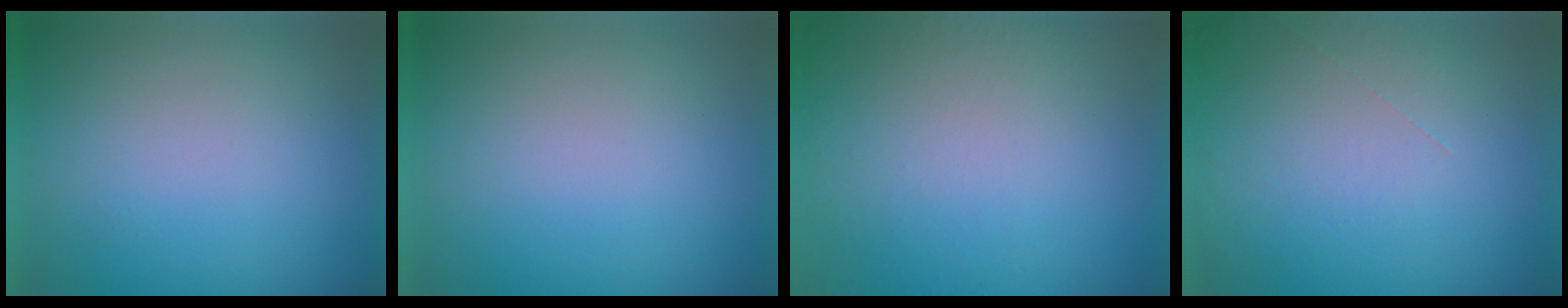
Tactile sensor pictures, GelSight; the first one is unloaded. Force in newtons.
{"total": 0.0}
{"total": 1.2}
{"total": 1.2}